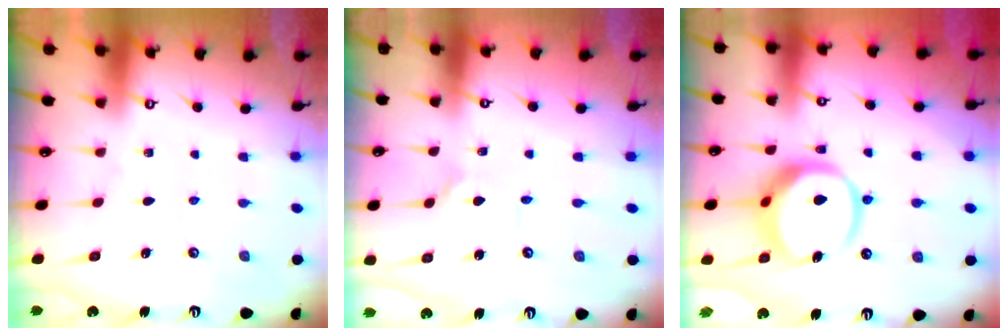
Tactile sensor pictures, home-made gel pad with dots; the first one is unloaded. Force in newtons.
{"total": 1.7, "press": 1.7, "slide": 0.3}
{"total": 12.1, "press": 12.0, "slide": 1.6}